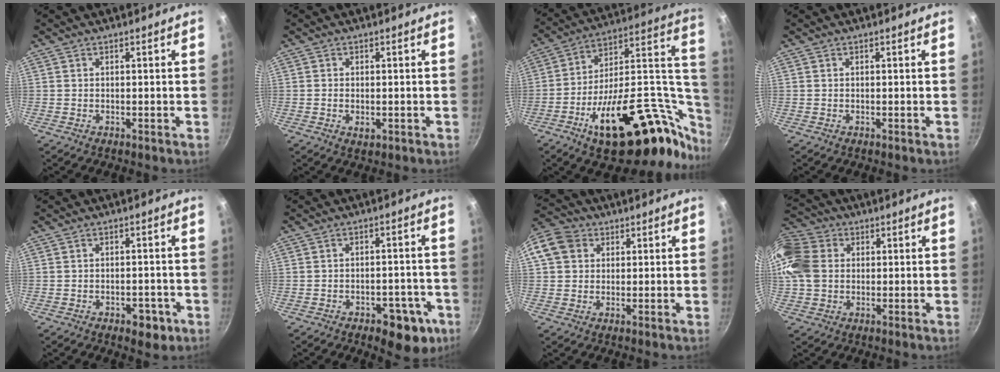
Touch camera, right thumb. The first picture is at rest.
{"total": 2.2, "force": [-0.5, 1.4, 1.6], "torque": [-0.026, -0.003, -0.007]}
{"total": 34.6, "force": [-10.2, 16.5, 28.7], "torque": [-0.370, 0.063, -0.152]}
{"total": 0.0}
{"total": 5.0, "force": [-2.4, 2.8, 3.3], "torque": [-0.026, 0.017, -0.022]}
{"total": 10.0, "force": [-4.8, 5.4, 6.8], "torque": [-0.046, 0.028, -0.052]}
{"total": 9.7, "force": [2.5, 8.2, 4.4], "torque": [-0.073, 0.020, 0.032]}
{"total": 17.5, "force": [2.5, 14.3, 9.8], "torque": [-0.221, 0.032, 0.035]}